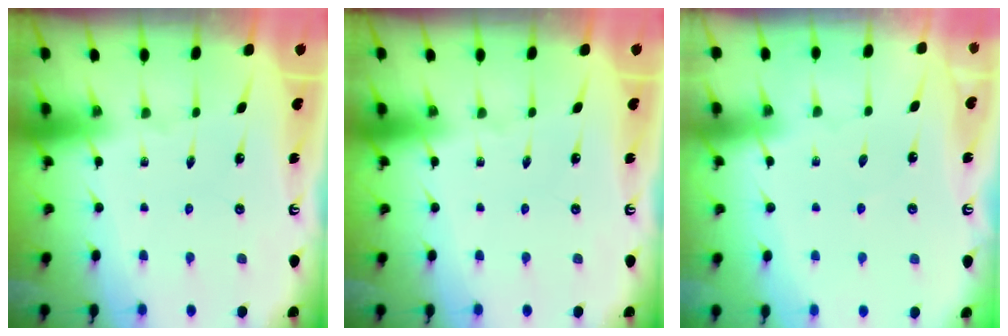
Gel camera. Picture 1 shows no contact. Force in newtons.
{"total": 0.0}
{"total": 2.1, "press": 2.1, "slide": 0.3}